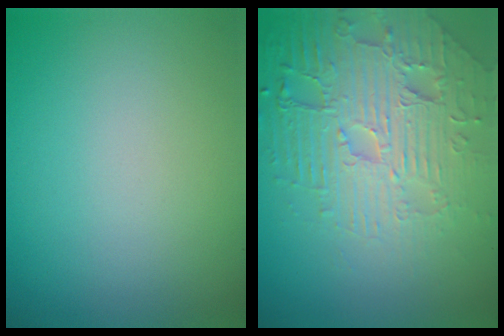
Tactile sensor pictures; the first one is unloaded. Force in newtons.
{"total": 6.9, "press": 5.3, "slide": 4.4}